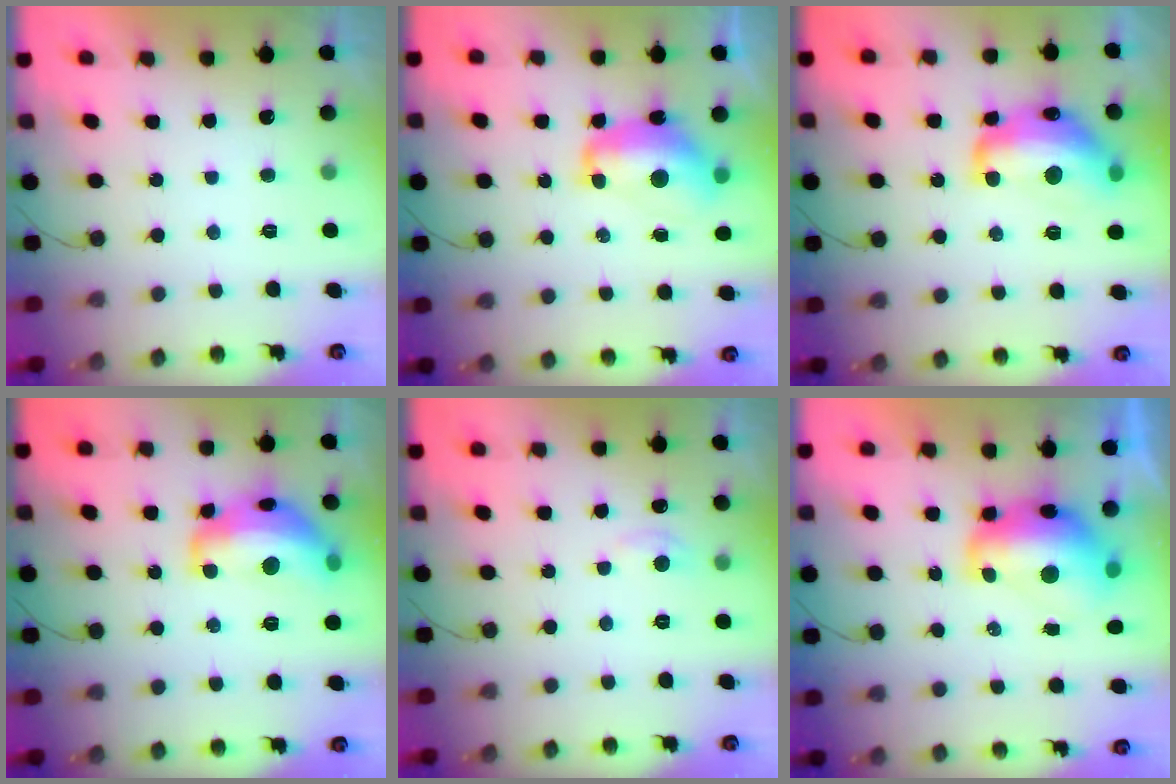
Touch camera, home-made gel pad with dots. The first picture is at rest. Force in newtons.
{"total": 12.6, "press": 12.5, "slide": 1.5}
{"total": 16.1, "press": 16.0, "slide": 1.1}
{"total": 16.0, "press": 16.0, "slide": 0.9}
{"total": 4.6, "press": 4.6, "slide": 0.7}
{"total": 12.2, "press": 12.1, "slide": 1.6}